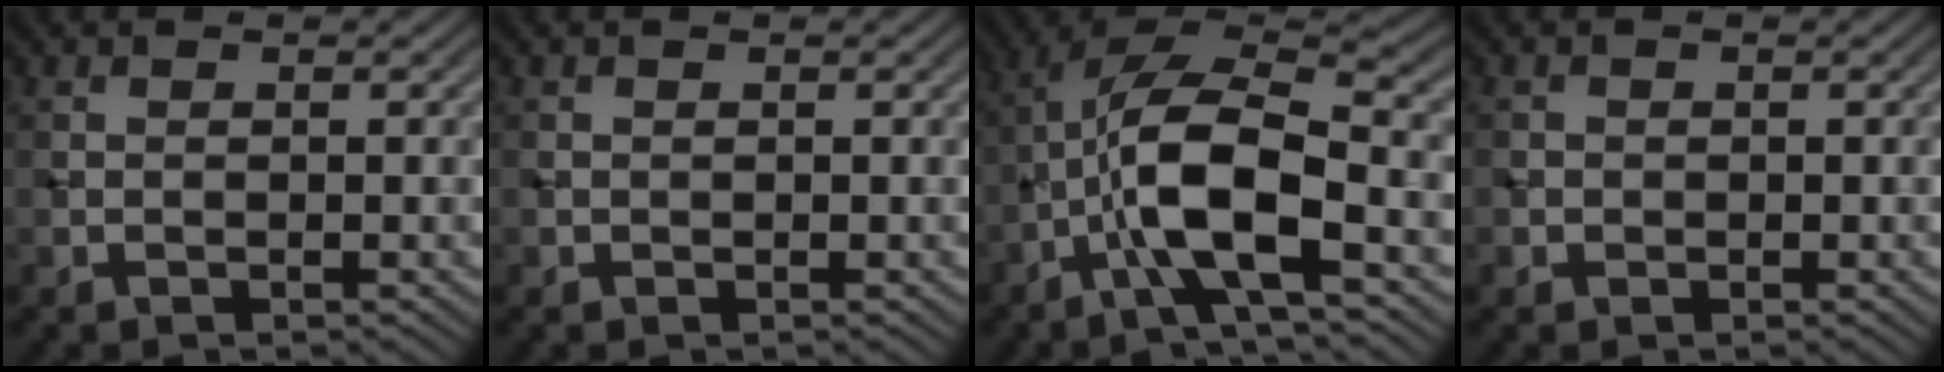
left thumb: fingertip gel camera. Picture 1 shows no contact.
{"total": 0.0}
{"total": 11.4, "force": [-3.6, 3.7, 10.2], "torque": [-0.195, 0.012, -0.073]}
{"total": 0.7, "force": [-0.2, 0.7, -0.1], "torque": [0.006, -0.003, -0.004]}